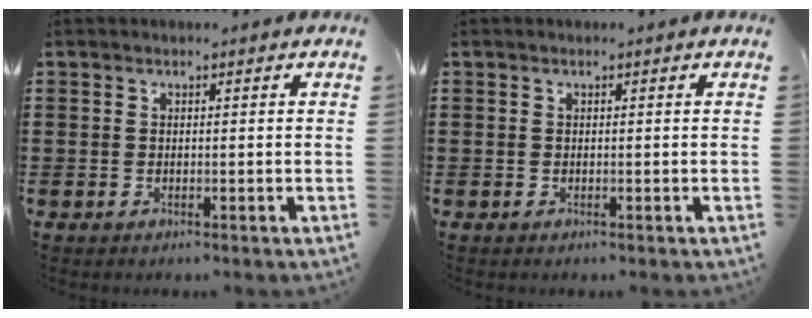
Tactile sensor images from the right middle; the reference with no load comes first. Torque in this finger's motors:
{"motor_torque": [0.15, -0.15, 0.00, 0.02]}